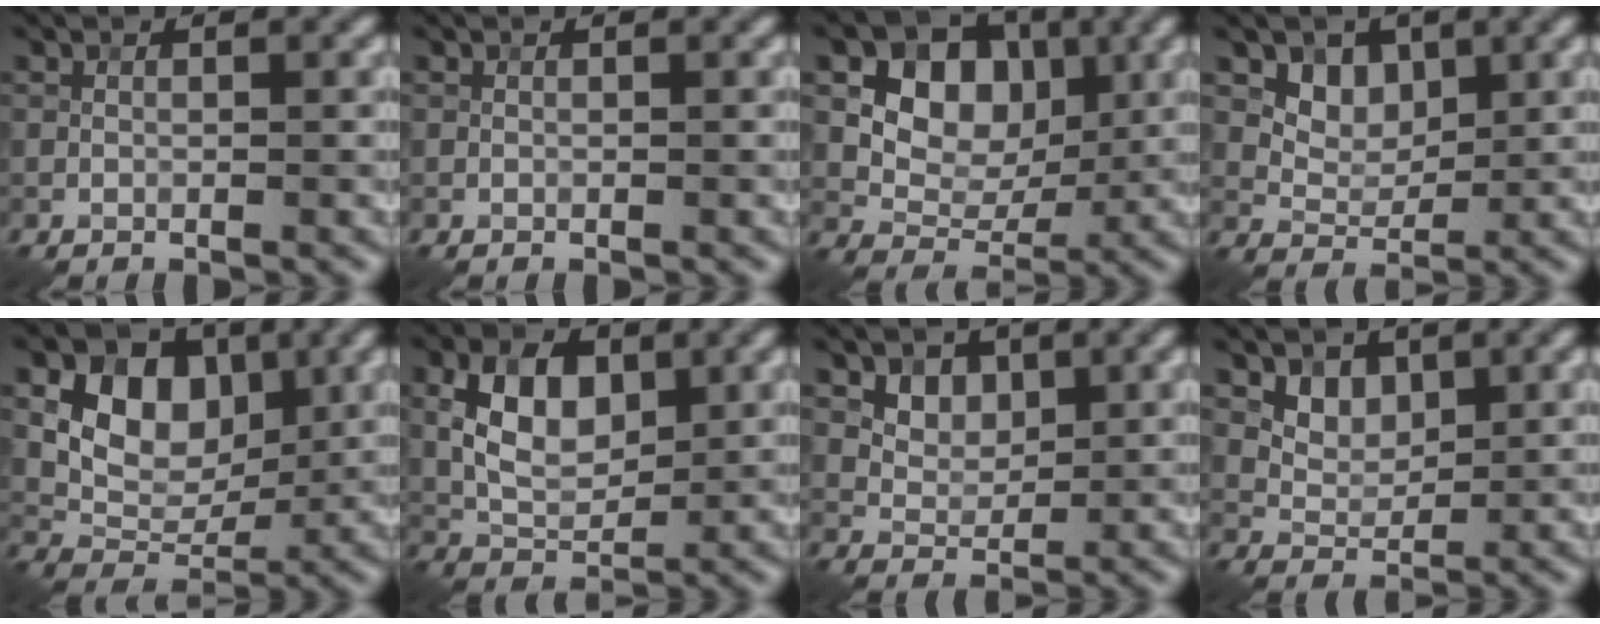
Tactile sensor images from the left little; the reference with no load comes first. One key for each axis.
{"total": 0.0}
{"total": 7.6, "fx": 2.0, "fy": 5.8, "fz": 4.4, "tx": -0.062, "ty": 0.005, "tz": 0.021}
{"total": 3.3, "fx": 1.6, "fy": 2.5, "fz": 1.5, "tx": -0.031, "ty": -0.017, "tz": 0.038}
{"total": 7.1, "fx": 1.9, "fy": 5.2, "fz": 4.5, "tx": -0.067, "ty": -0.003, "tz": 0.029}
{"total": 5.8, "fx": 1.3, "fy": 3.6, "fz": 4.4, "tx": -0.085, "ty": 0.002, "tz": 0.022}
{"total": 2.6, "fx": 1.3, "fy": 2.0, "fz": 1.2, "tx": -0.022, "ty": -0.016, "tz": 0.035}
{"total": 2.6, "fx": 1.3, "fy": 1.9, "fz": 1.2, "tx": -0.024, "ty": -0.013, "tz": 0.031}